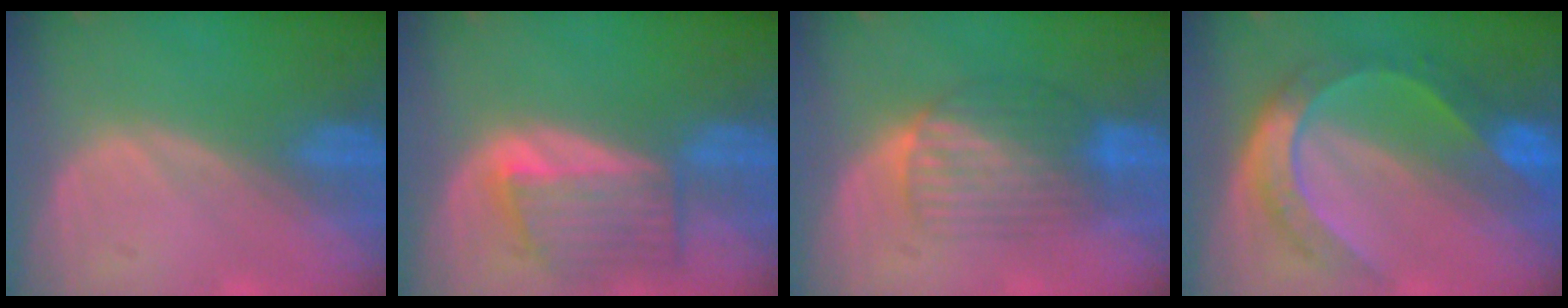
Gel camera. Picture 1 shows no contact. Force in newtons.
{"total": 6.4, "press": 6.3, "slide": 1.3}
{"total": 6.3, "press": 6.2, "slide": 1.1}
{"total": 8.3, "press": 8.2, "slide": 0.8}